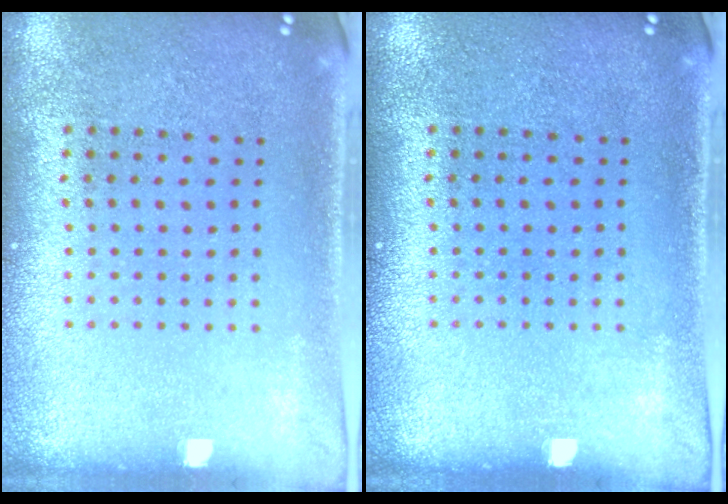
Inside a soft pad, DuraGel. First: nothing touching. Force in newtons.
{"total": 0.0}